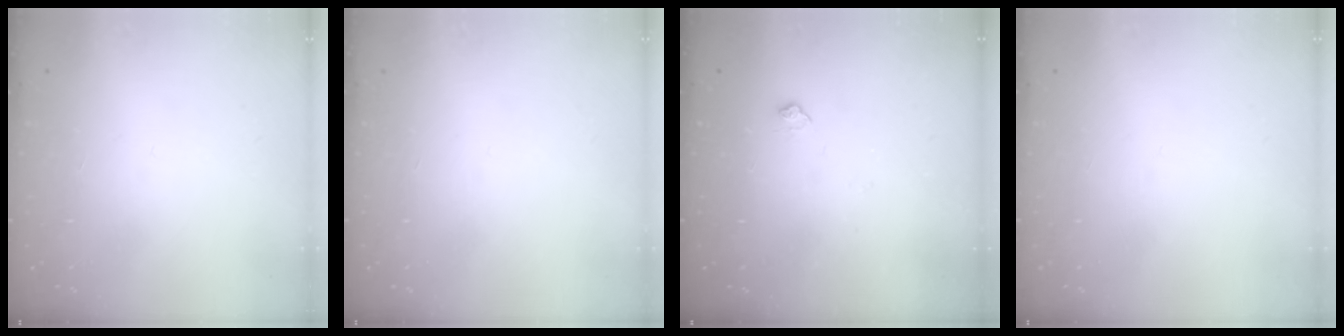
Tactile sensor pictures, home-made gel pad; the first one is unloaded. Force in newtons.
{"total": 0.0}
{"total": 3.9, "press": 3.9, "slide": 0.7}
{"total": 0.0}